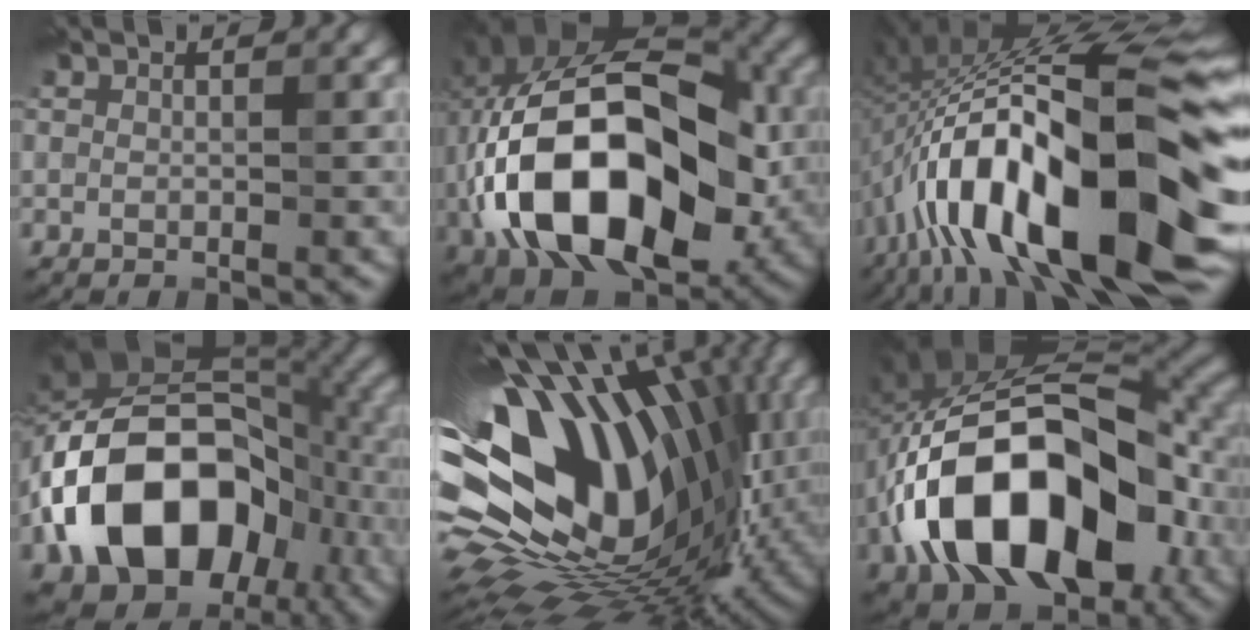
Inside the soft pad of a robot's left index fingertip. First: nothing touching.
{"total": 17.8, "force": [-3.1, 11.0, 13.6], "torque": [-0.263, 0.007, -0.063]}
{"total": 18.2, "force": [-5.4, 5.5, 16.5], "torque": [-0.261, 0.055, -0.094]}
{"total": 18.5, "force": [-4.1, 13.1, 12.4], "torque": [-0.227, 0.009, -0.076]}
{"total": 17.8, "force": [1.8, 10.4, 14.3], "torque": [-0.273, 0.006, 0.025]}
{"total": 15.8, "force": [-4.8, 9.4, 11.8], "torque": [-0.197, 0.003, -0.088]}